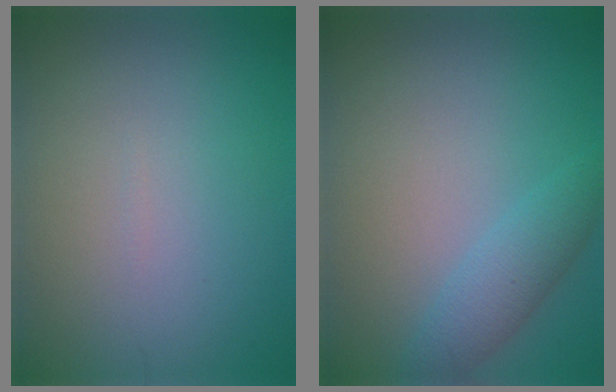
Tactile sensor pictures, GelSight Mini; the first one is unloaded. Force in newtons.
{"total": 2.7, "press": 2.7, "slide": 0.1}